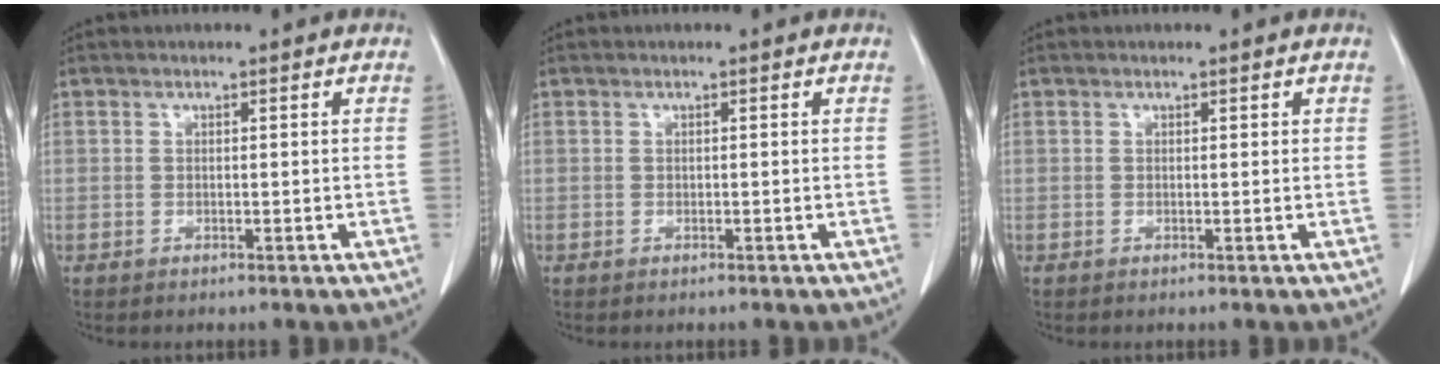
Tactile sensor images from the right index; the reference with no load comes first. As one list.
[{"total": 0.0}, {"total": 0.0}]